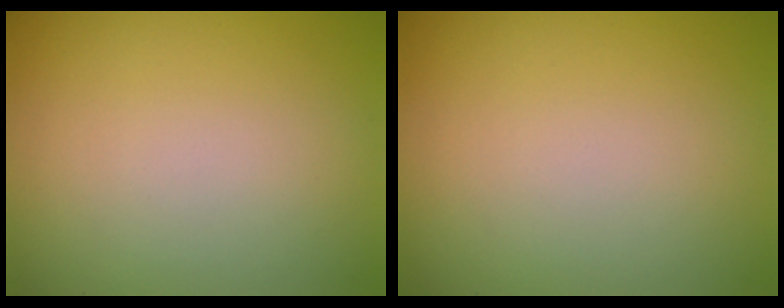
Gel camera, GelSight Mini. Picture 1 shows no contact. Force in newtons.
{"total": 0.0}